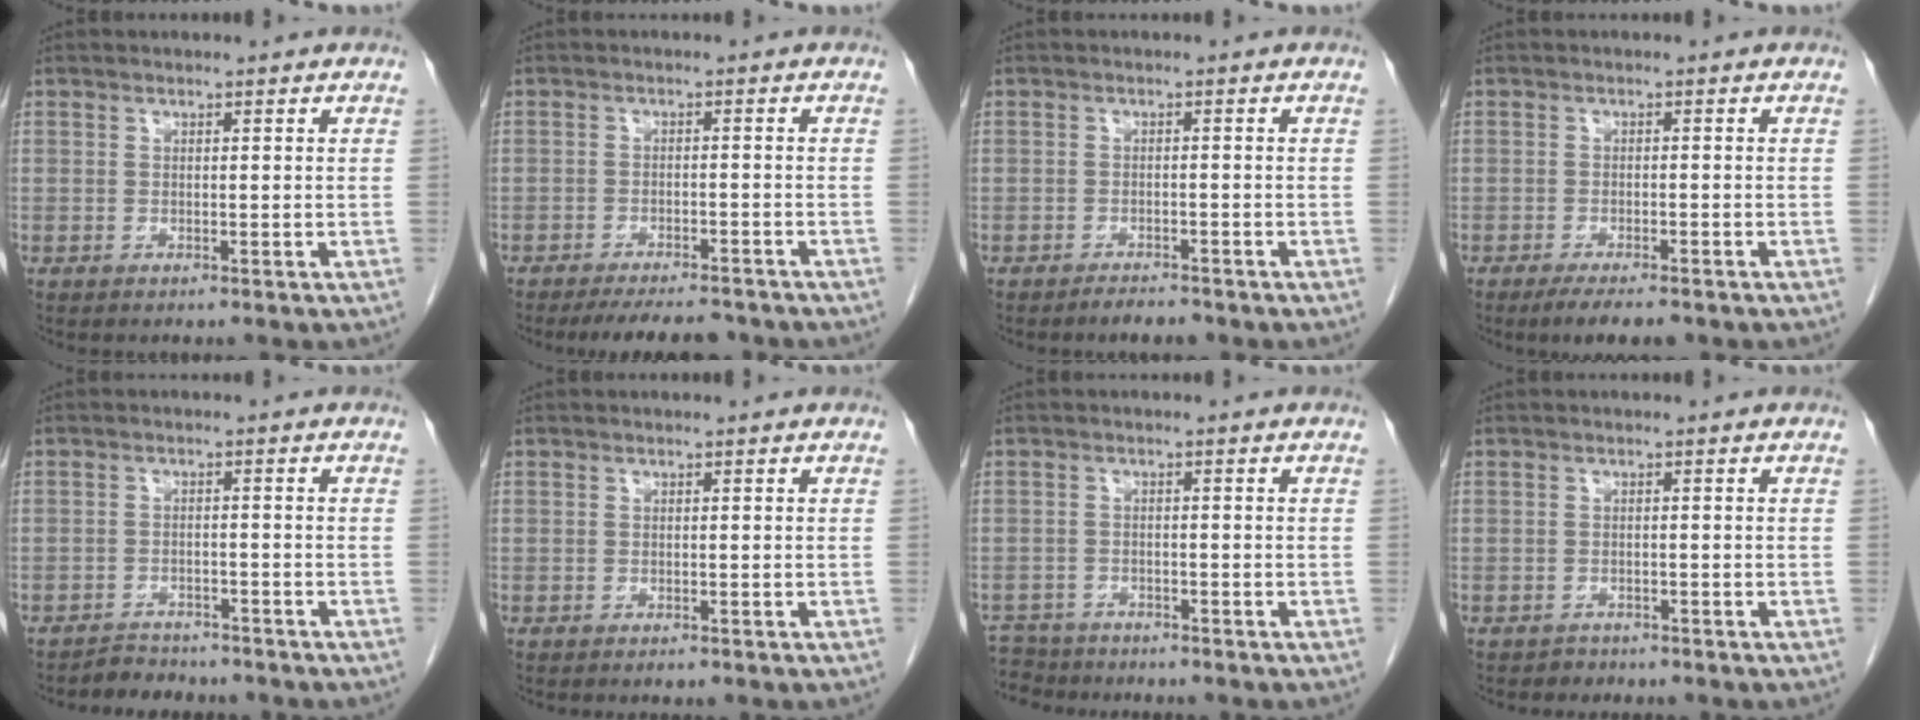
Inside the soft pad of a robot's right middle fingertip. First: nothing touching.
{"total": 8.4, "force": [-7.6, 1.9, 3.1], "torque": [-0.039, -0.006, -0.105]}
{"total": 2.4, "force": [-2.1, 0.6, 1.0], "torque": [-0.018, -0.002, -0.029]}
{"total": 5.2, "force": [-4.0, 1.1, 3.2], "torque": [-0.045, -0.008, -0.059]}
{"total": 4.1, "force": [-3.8, 1.6, 0.1], "torque": [-0.005, -0.002, -0.058]}
{"total": 0.6, "force": [-0.4, 0.2, 0.3], "torque": [-0.005, 0.000, -0.004]}
{"total": 5.3, "force": [-4.9, 1.9, -0.4], "torque": [0.006, -0.005, -0.087]}
{"total": 1.2, "force": [-1.0, 0.7, -0.2], "torque": [-0.004, 0.002, -0.018]}